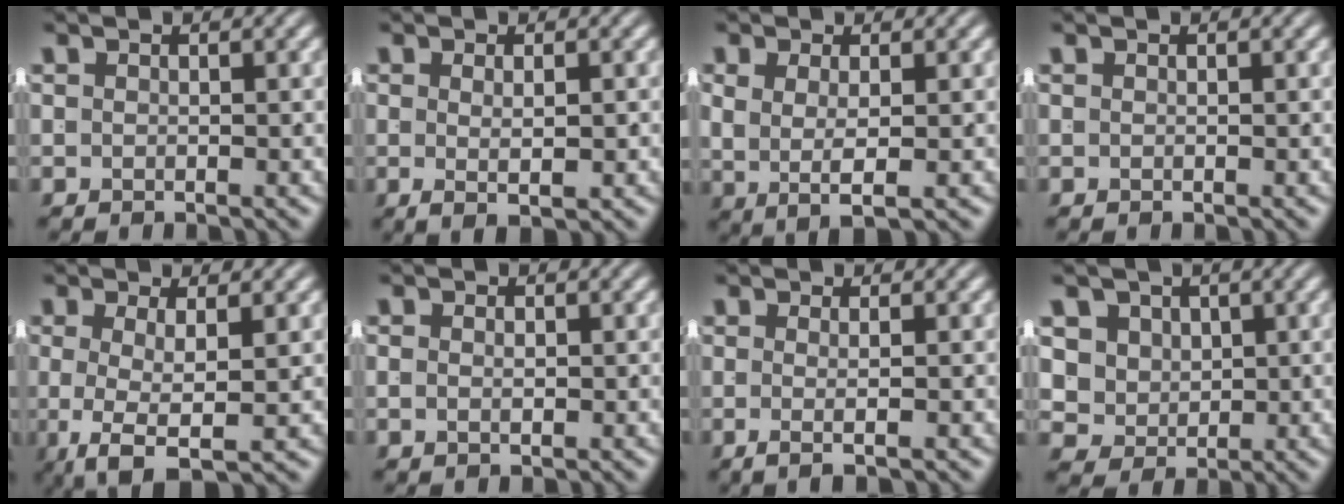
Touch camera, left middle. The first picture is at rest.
{"total": 2.1, "force": [-0.4, -0.2, 2.1], "torque": [-0.029, -0.010, 0.003]}
{"total": 4.4, "force": [0.3, 2.1, 3.9], "torque": [-0.074, -0.010, 0.013]}
{"total": 0.0}
{"total": 5.2, "force": [-2.2, 1.7, 4.3], "torque": [-0.087, -0.035, -0.018]}
{"total": 1.0, "force": [-0.2, 0.3, 1.0], "torque": [-0.018, -0.008, 0.004]}
{"total": 1.9, "force": [-0.7, -0.7, 1.6], "torque": [-0.032, -0.009, -0.008]}
{"total": 7.8, "force": [0.5, 7.0, 3.3], "torque": [-0.103, -0.040, 0.021]}